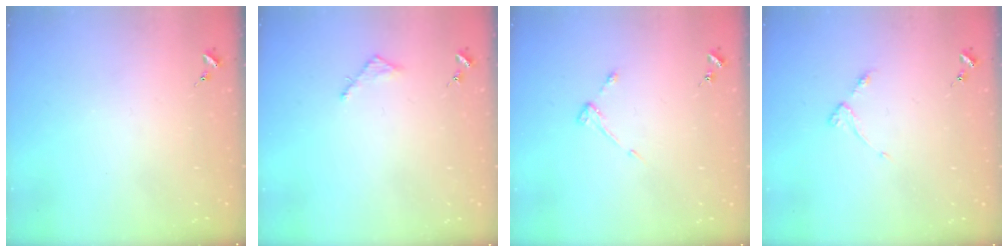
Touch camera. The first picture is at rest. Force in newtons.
{"total": 2.5, "press": 2.5, "slide": 0.2}
{"total": 3.2, "press": 3.1, "slide": 0.5}
{"total": 4.0, "press": 3.9, "slide": 0.5}